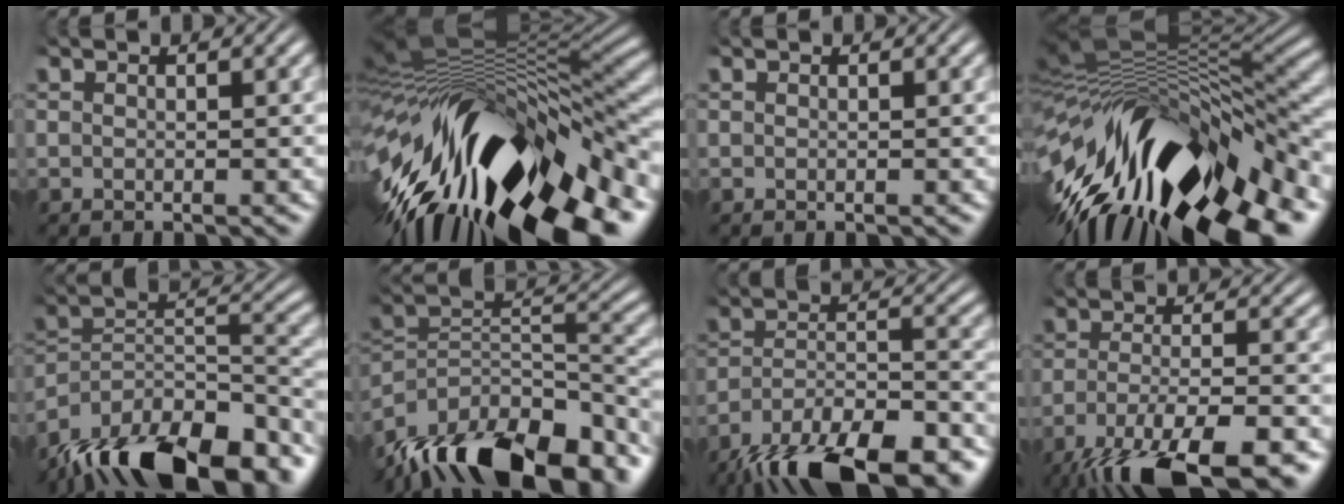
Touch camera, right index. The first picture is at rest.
{"total": 24.8, "force": [-5.5, 12.8, 20.6], "torque": [-0.310, -0.018, -0.070]}
{"total": 0.0}
{"total": 22.2, "force": [-5.3, 11.6, 18.2], "torque": [-0.281, -0.017, -0.071]}
{"total": 16.0, "force": [-8.2, 8.5, 10.7], "torque": [-0.180, -0.063, -0.095]}
{"total": 16.2, "force": [-6.9, 9.1, 11.5], "torque": [-0.199, -0.065, -0.069]}
{"total": 13.4, "force": [-9.2, 5.6, 8.1], "torque": [-0.126, -0.033, -0.125]}
{"total": 10.7, "force": [-6.7, 3.7, 7.5], "torque": [-0.129, -0.038, -0.080]}